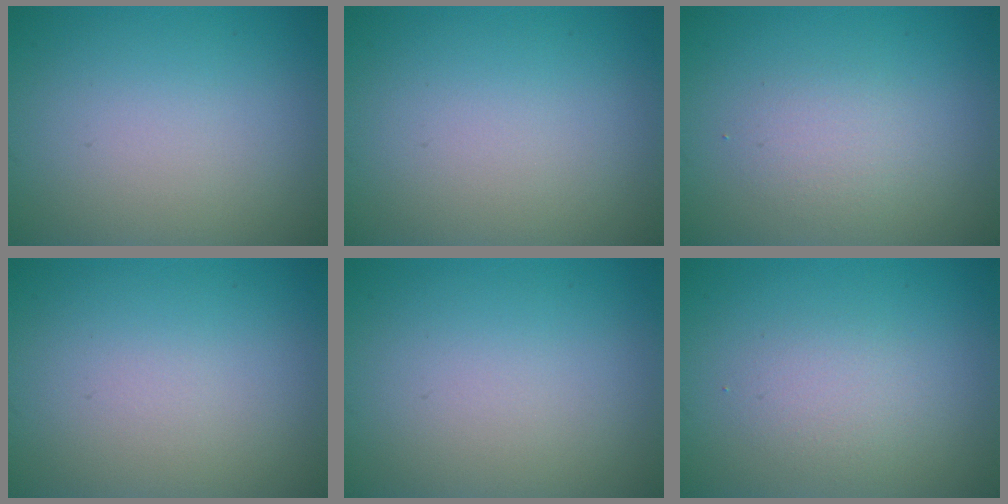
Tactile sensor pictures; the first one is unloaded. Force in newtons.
{"total": 0.0}
{"total": 1.7, "press": 1.7, "slide": 0.1}
{"total": 0.0}
{"total": 0.0}
{"total": 1.8, "press": 1.8, "slide": 0.0}